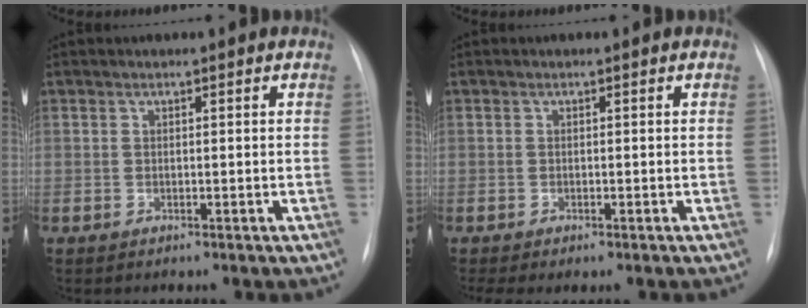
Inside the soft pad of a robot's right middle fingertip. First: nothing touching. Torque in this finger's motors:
{"motor_torque": [0.23, -0.39, -0.04, 0.01]}